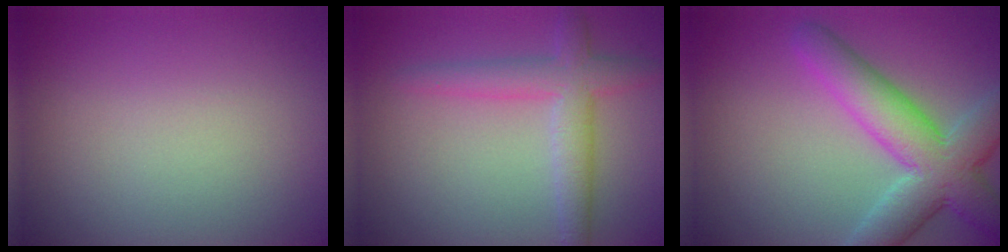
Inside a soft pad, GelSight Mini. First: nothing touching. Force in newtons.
{"total": 3.9, "press": 3.9, "slide": 0.1}
{"total": 7.3, "press": 7.3, "slide": 0.3}